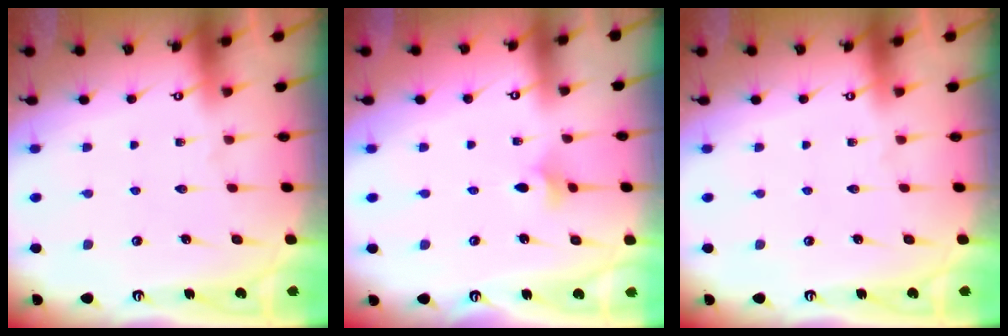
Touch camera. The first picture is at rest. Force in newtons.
{"total": 3.4, "press": 3.3, "slide": 0.8}
{"total": 0.0}